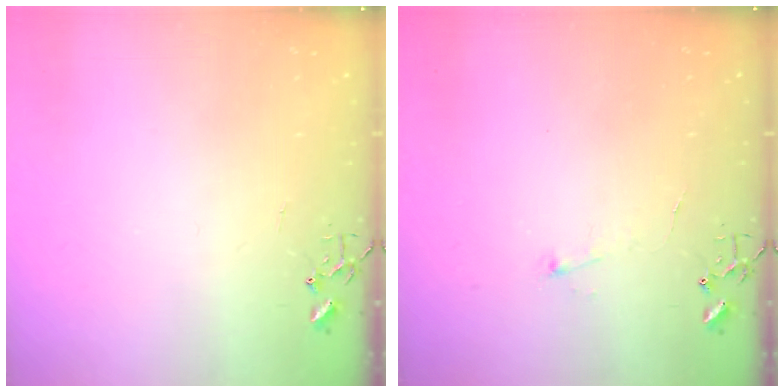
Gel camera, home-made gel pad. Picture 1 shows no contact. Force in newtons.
{"total": 4.1, "press": 4.0, "slide": 0.6}